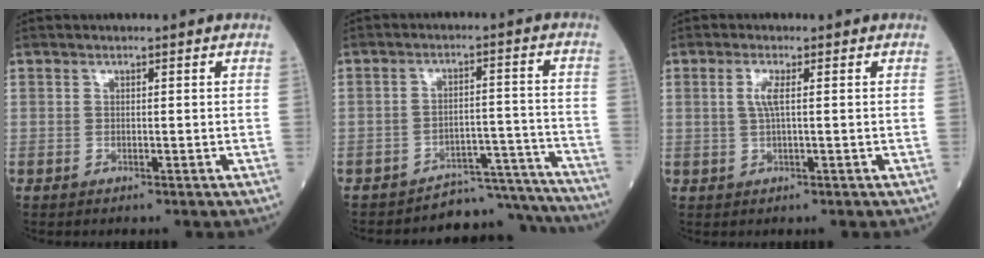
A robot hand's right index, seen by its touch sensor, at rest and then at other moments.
{"total": 11.2, "force": [-11.0, 1.5, -1.3], "torque": [0.039, 0.051, -0.146]}
{"total": 2.4, "force": [0.5, 0.2, 2.3], "torque": [-0.055, 0.002, 0.008]}